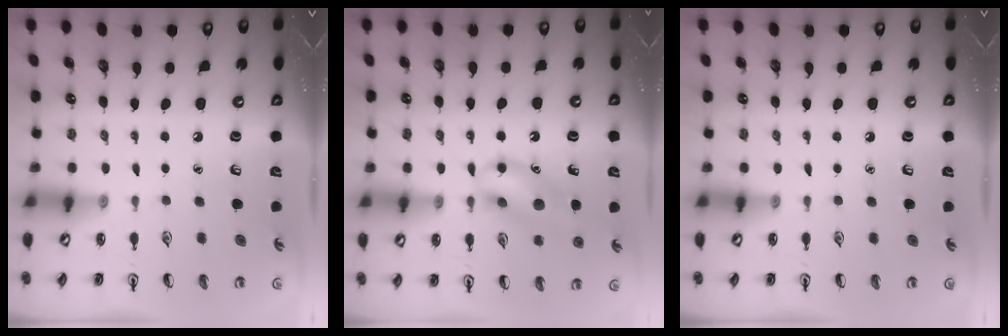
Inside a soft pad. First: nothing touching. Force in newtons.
{"total": 12.8, "press": 12.7, "slide": 1.3}
{"total": 0.0}